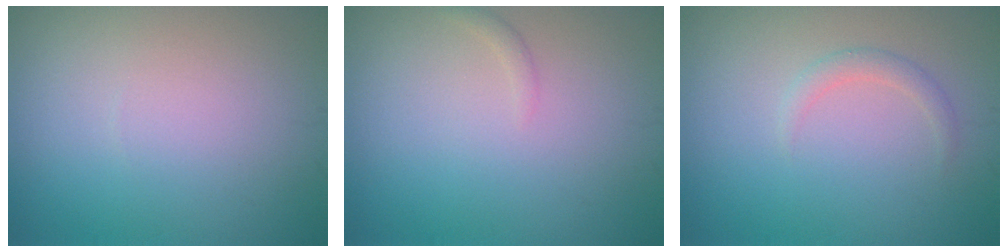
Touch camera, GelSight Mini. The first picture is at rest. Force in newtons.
{"total": 0.6, "press": 0.6, "slide": 0.1}
{"total": 1.2, "press": 1.2, "slide": 0.1}